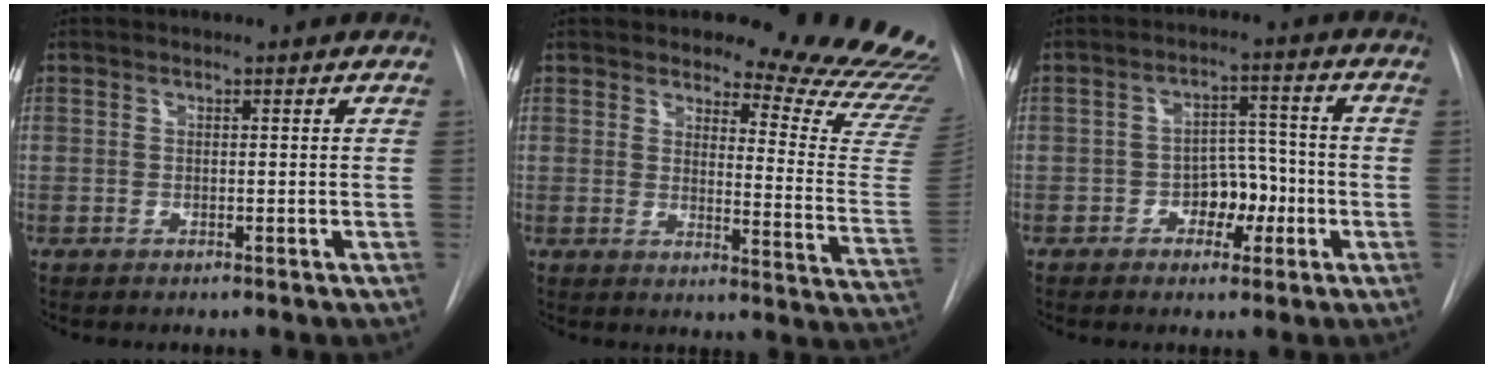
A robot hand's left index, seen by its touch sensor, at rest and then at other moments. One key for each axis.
{"total": 18.0, "fx": 17.5, "fy": 1.4, "fz": 3.9, "tx": -0.028, "ty": -0.165, "tz": 0.178}
{"total": 5.7, "fx": -2.1, "fy": 3.6, "fz": 3.9, "tx": -0.051, "ty": 0.016, "tz": -0.033}